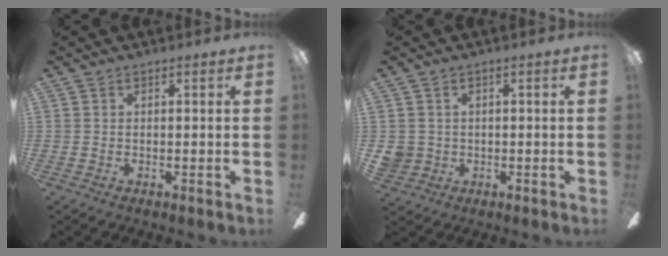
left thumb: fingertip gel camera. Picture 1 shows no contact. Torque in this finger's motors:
{"motor_torque": [0.02, 0.25, 0.38, -0.48, 0.00]}